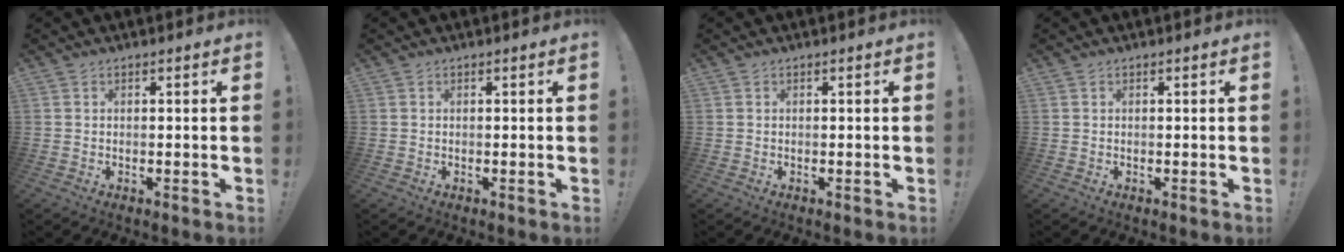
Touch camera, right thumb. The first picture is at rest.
{"total": 0.0}
{"total": 0.0}
{"total": 0.0}